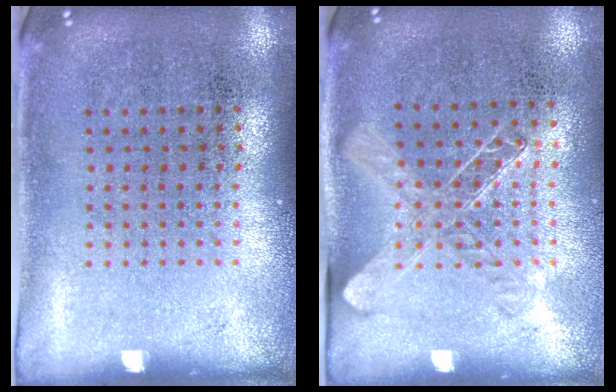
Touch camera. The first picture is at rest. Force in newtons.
{"total": 1.4, "press": 1.2, "slide": 0.6}